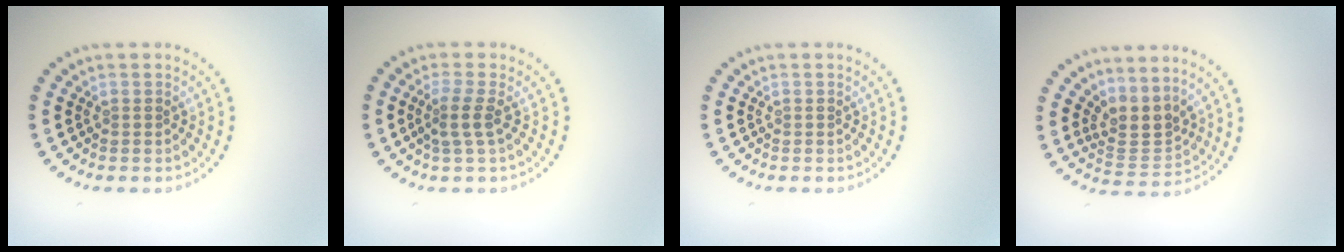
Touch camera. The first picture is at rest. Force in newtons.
{"total": 2.0, "press": 1.5, "slide": 1.3}
{"total": 0.0}
{"total": 3.1, "press": 2.2, "slide": 2.1}